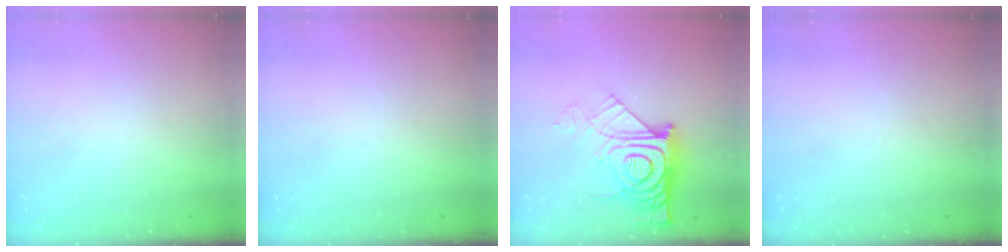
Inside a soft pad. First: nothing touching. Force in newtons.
{"total": 0.0}
{"total": 15.8, "press": 15.8, "slide": 1.2}
{"total": 0.0}